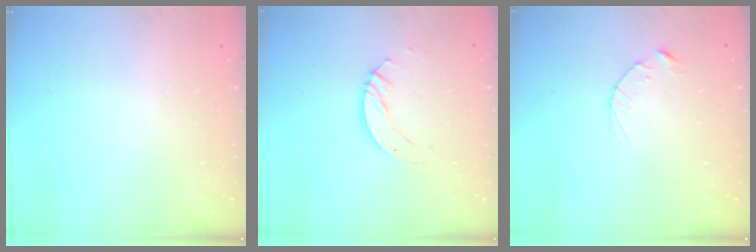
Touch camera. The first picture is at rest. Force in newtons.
{"total": 5.6, "press": 5.5, "slide": 0.5}
{"total": 2.5, "press": 2.5, "slide": 0.4}